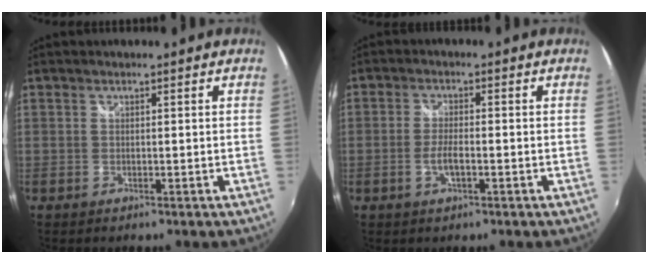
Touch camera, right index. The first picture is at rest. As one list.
[{"total": 3.3, "force": [-1.3, 0.9, 3.0], "torque": [-0.067, 0.000, -0.024]}]